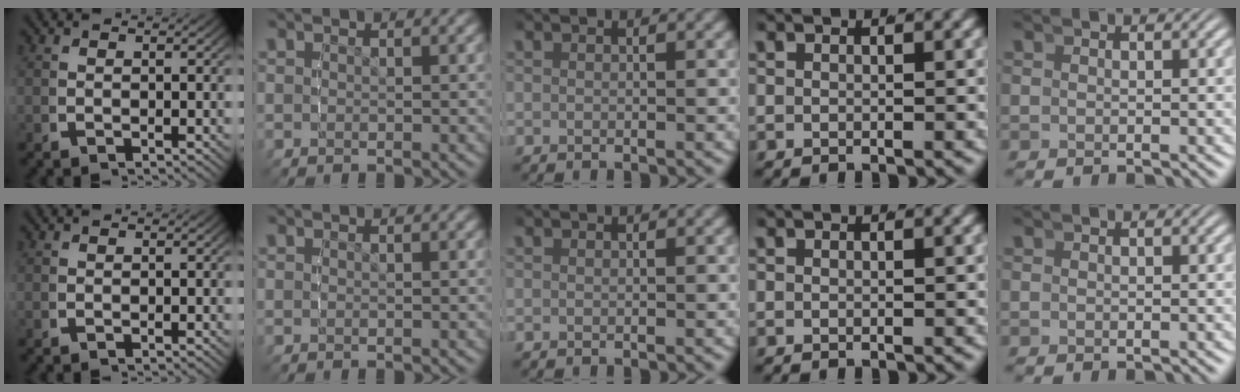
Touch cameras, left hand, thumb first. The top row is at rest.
{}